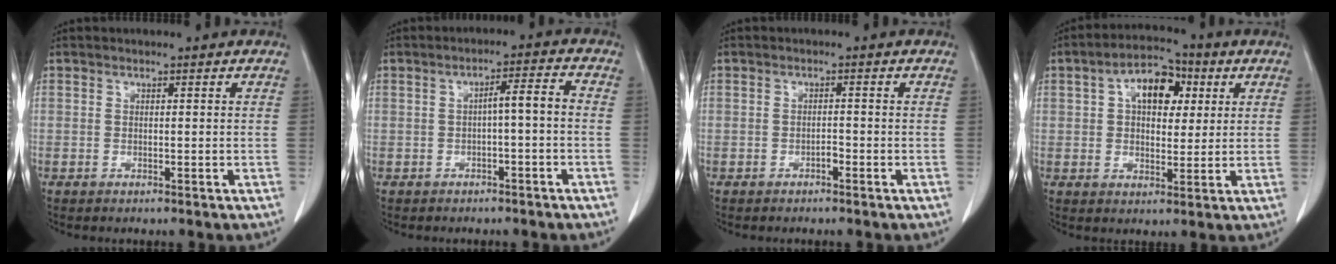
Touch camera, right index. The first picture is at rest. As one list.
[{"total": 3.7, "force": [-0.7, 0.4, 3.6], "torque": [-0.053, 0.018, -0.009]}, {"total": 1.0, "force": [-0.7, 0.3, 0.6], "torque": [-0.011, 0.002, -0.012]}, {"total": 8.8, "force": [2.8, 5.0, 6.7], "torque": [-0.111, 0.027, 0.043]}]